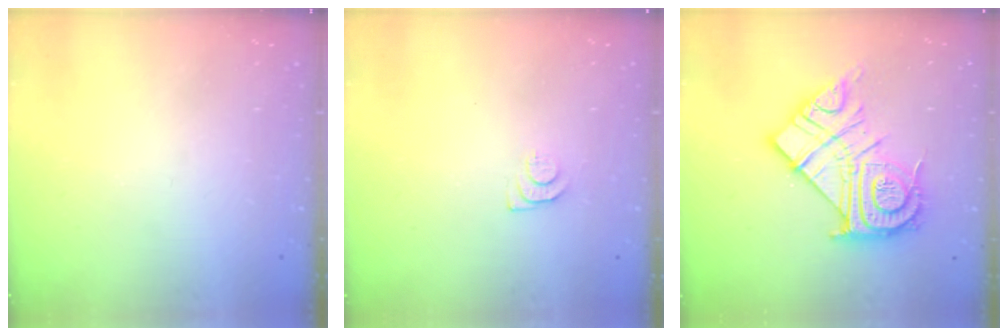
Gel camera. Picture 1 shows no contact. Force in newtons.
{"total": 4.6, "press": 4.6, "slide": 0.7}
{"total": 20.9, "press": 20.8, "slide": 1.9}